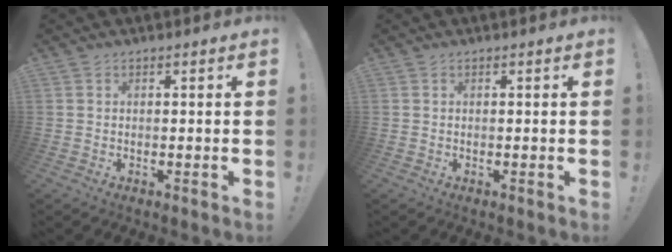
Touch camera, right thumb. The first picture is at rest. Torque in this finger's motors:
{"motor_torque": [0.00, 0.00, 0.00, 0.00, 0.00]}